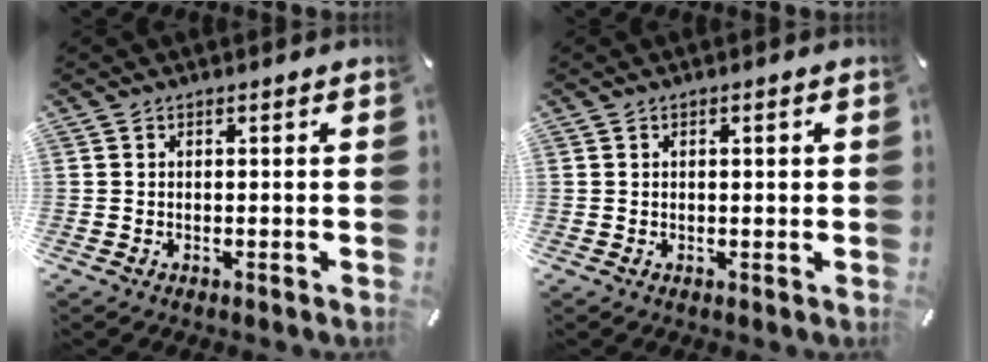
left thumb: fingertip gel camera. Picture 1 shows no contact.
{"total": 1.8, "force": [0.3, 0.6, 1.6], "torque": [-0.032, 0.005, 0.003]}